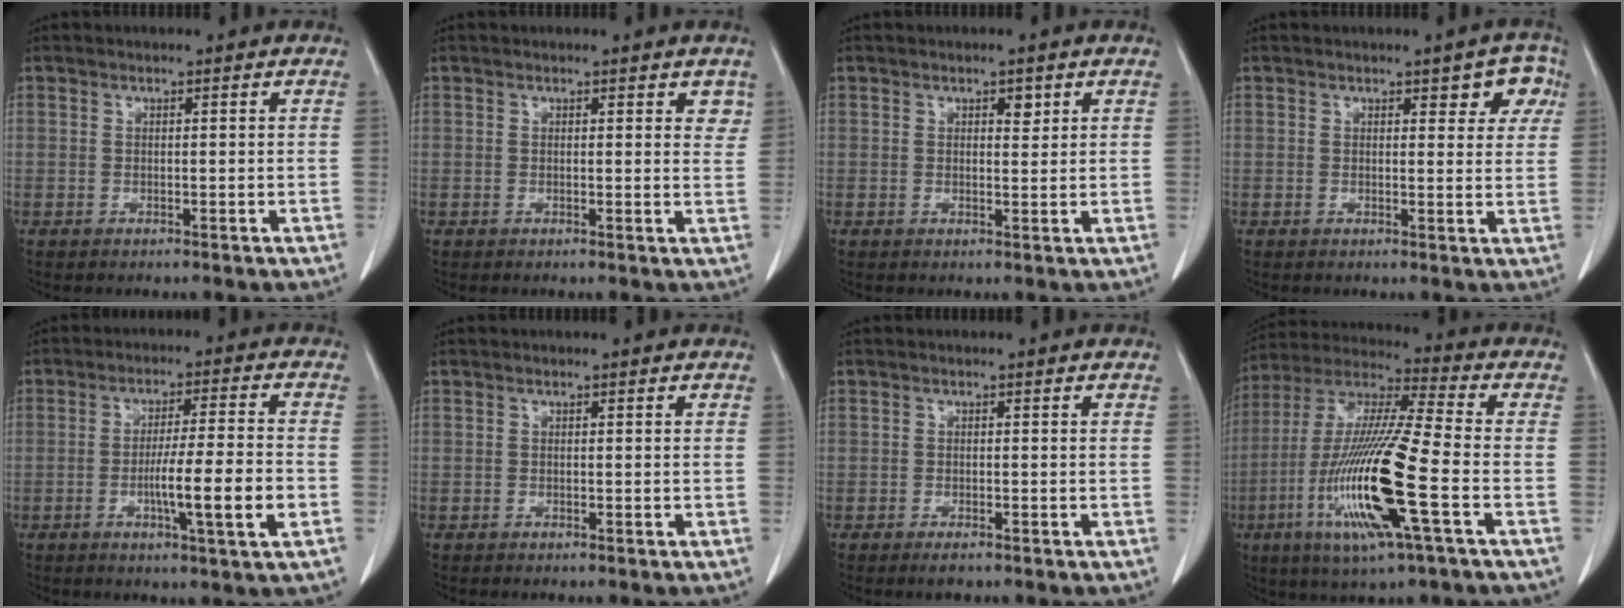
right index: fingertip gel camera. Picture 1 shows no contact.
{"total": 2.5, "force": [1.7, 1.1, 1.4], "torque": [-0.003, -0.004, 0.015]}
{"total": 1.5, "force": [0.8, 0.7, 1.1], "torque": [-0.013, -0.003, 0.011]}
{"total": 4.4, "force": [2.2, 1.9, 3.3], "torque": [-0.023, 0.007, 0.020]}
{"total": 9.6, "force": [-2.8, -0.3, 9.2], "torque": [-0.152, -0.006, -0.048]}
{"total": 0.0}
{"total": 1.6, "force": [-1.1, 0.4, 1.0], "torque": [-0.022, -0.004, -0.013]}
{"total": 19.5, "force": [-6.0, 0.9, 18.5], "torque": [-0.393, -0.025, -0.118]}